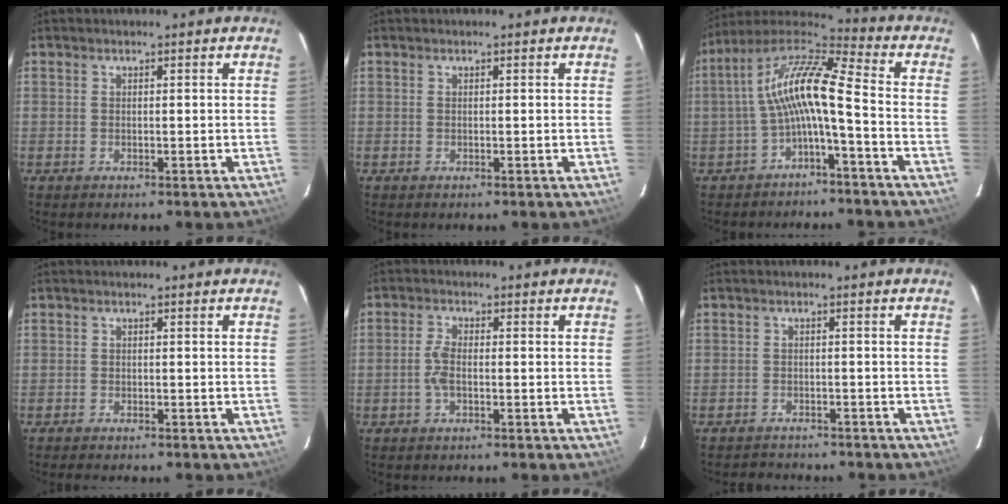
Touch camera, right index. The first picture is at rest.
{"total": 0.0}
{"total": 11.9, "force": [-2.1, 2.1, 11.5], "torque": [-0.233, 0.023, -0.046]}
{"total": 2.0, "force": [-1.9, 0.4, 0.6], "torque": [-0.018, -0.005, -0.031]}
{"total": 3.2, "force": [-0.9, 1.4, 2.8], "torque": [-0.065, 0.005, -0.019]}
{"total": 4.9, "force": [-4.5, 1.9, 0.7], "torque": [-0.023, 0.006, -0.064]}